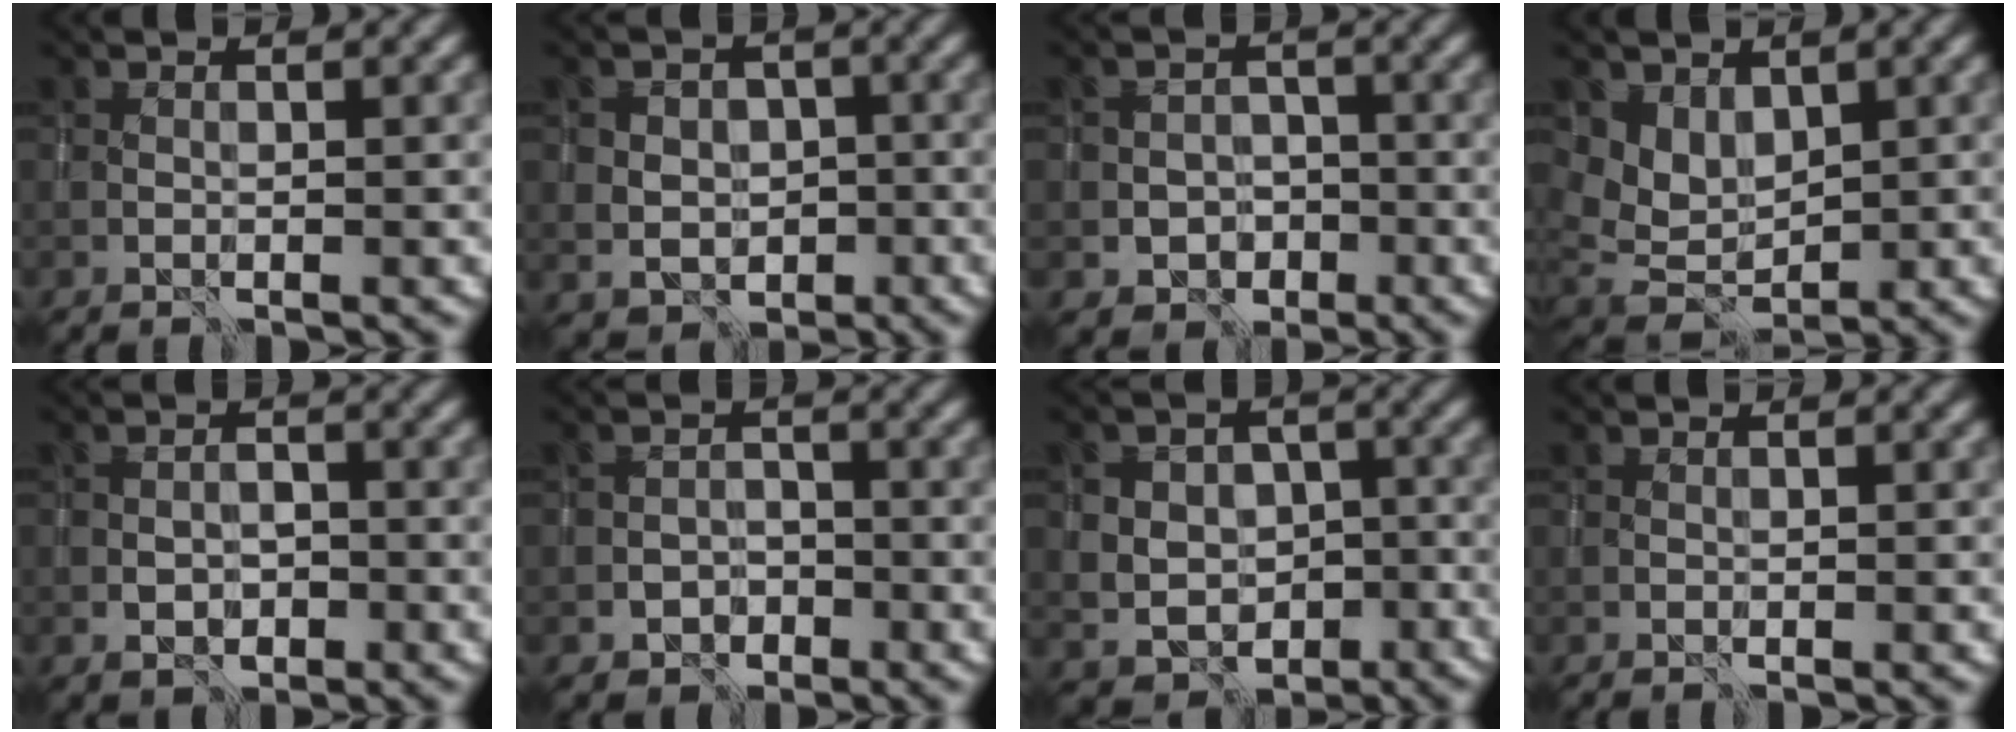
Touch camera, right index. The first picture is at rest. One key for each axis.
{"total": 3.5, "fx": -0.3, "fy": 3.1, "fz": 1.7, "tx": -0.012, "ty": 0.004, "tz": -0.005}
{"total": 2.9, "fx": -1.2, "fy": 2.5, "fz": 0.9, "tx": -0.006, "ty": 0.001, "tz": -0.021}
{"total": 2.6, "fx": 1.5, "fy": 1.9, "fz": 1.0, "tx": -0.021, "ty": -0.008, "tz": 0.032}
{"total": 2.1, "fx": -0.8, "fy": 1.6, "fz": 1.2, "tx": -0.016, "ty": 0.003, "tz": -0.012}
{"total": 2.2, "fx": -1.3, "fy": 1.7, "fz": 0.6, "tx": -0.002, "ty": 0.005, "tz": -0.024}
{"total": 7.1, "fx": -1.1, "fy": 6.1, "fz": 3.5, "tx": -0.039, "ty": 0.015, "tz": -0.030}
{"total": 0.0}